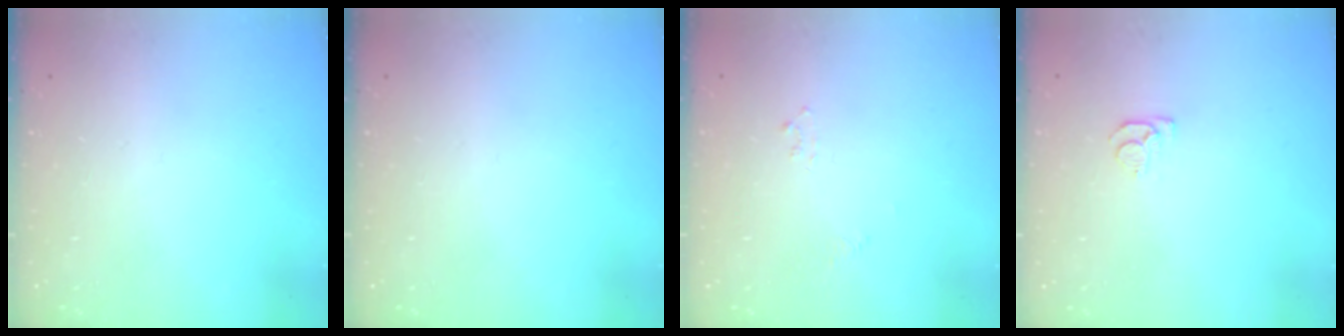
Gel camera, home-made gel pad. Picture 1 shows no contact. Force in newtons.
{"total": 0.0}
{"total": 3.9, "press": 3.9, "slide": 0.4}
{"total": 4.6, "press": 4.6, "slide": 0.5}